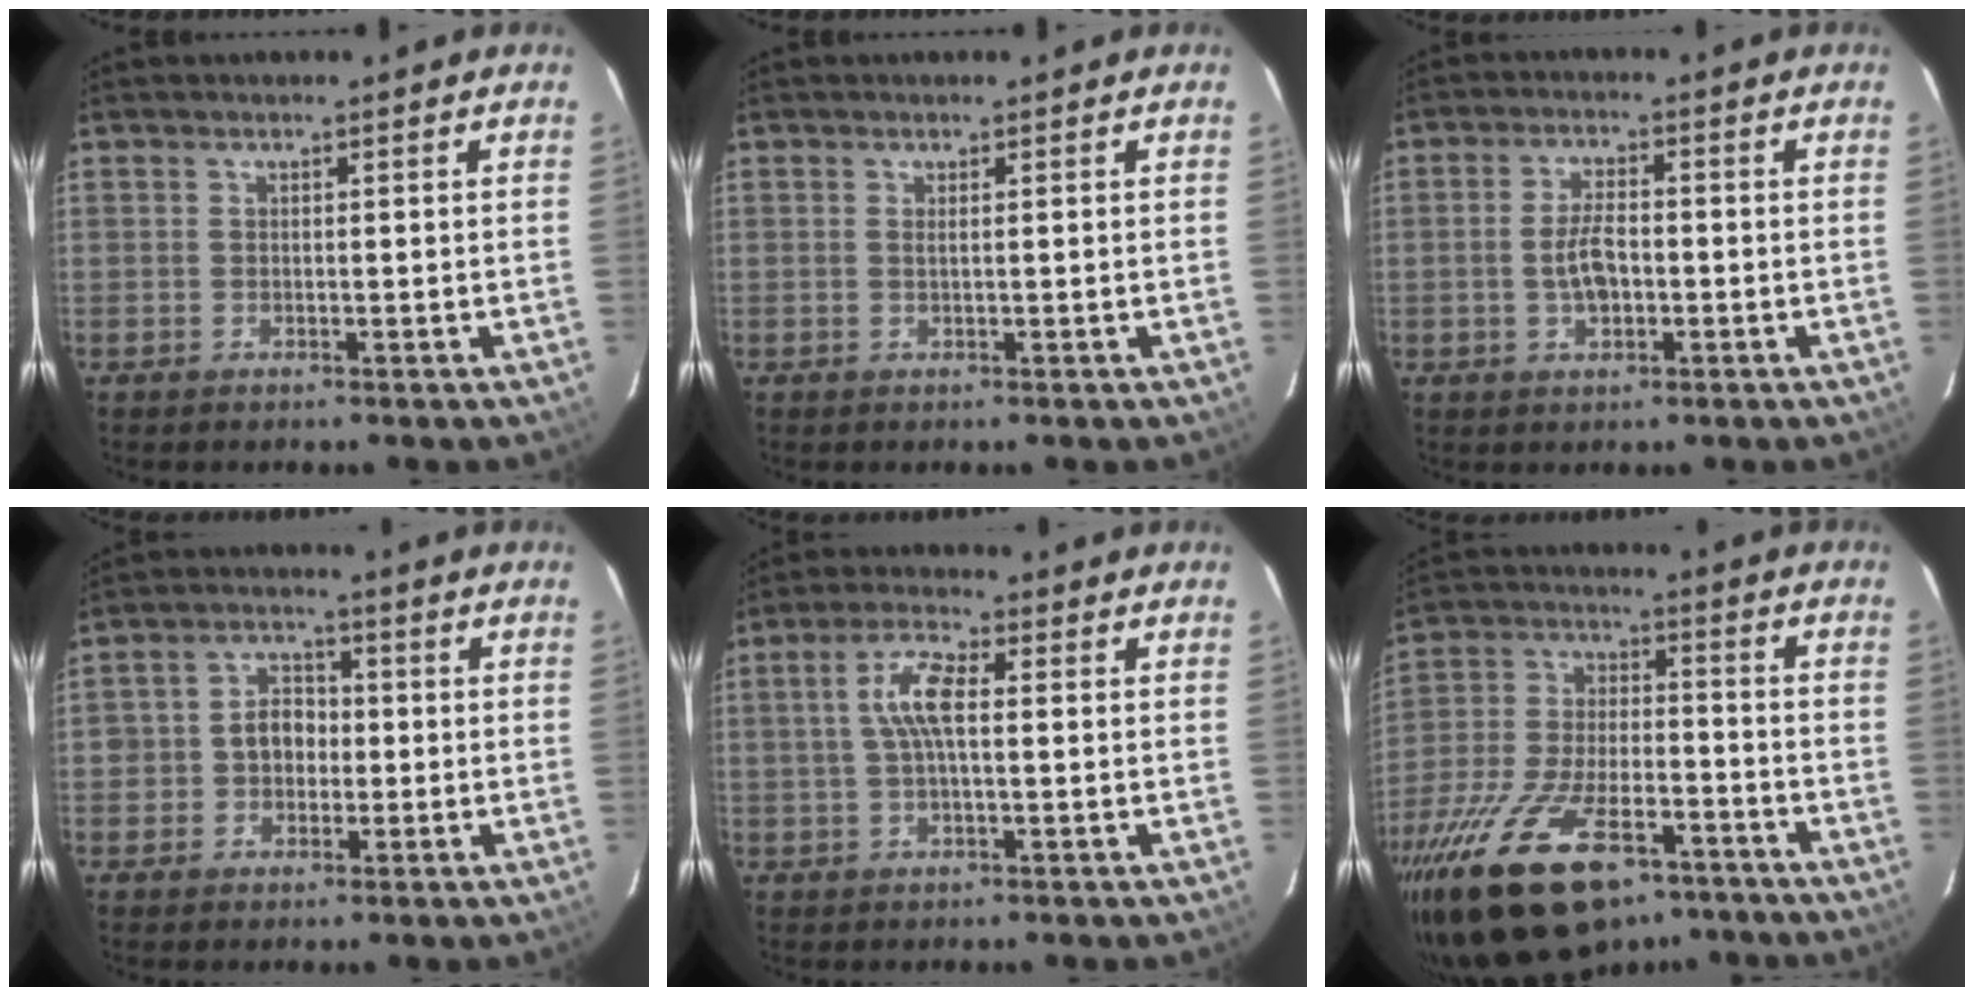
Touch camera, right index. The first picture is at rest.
{"total": 0.6, "force": [0.2, -0.2, 0.5], "torque": [-0.012, 0.000, 0.003]}
{"total": 5.6, "force": [-1.0, 2.8, 4.7], "torque": [-0.093, 0.004, -0.014]}
{"total": 5.9, "force": [-0.9, 5.1, 2.9], "torque": [-0.052, 0.020, -0.011]}
{"total": 6.5, "force": [0.6, 2.2, 6.1], "torque": [-0.123, 0.014, 0.012]}
{"total": 26.3, "force": [-17.3, 11.6, 16.0], "torque": [-0.325, -0.029, -0.279]}